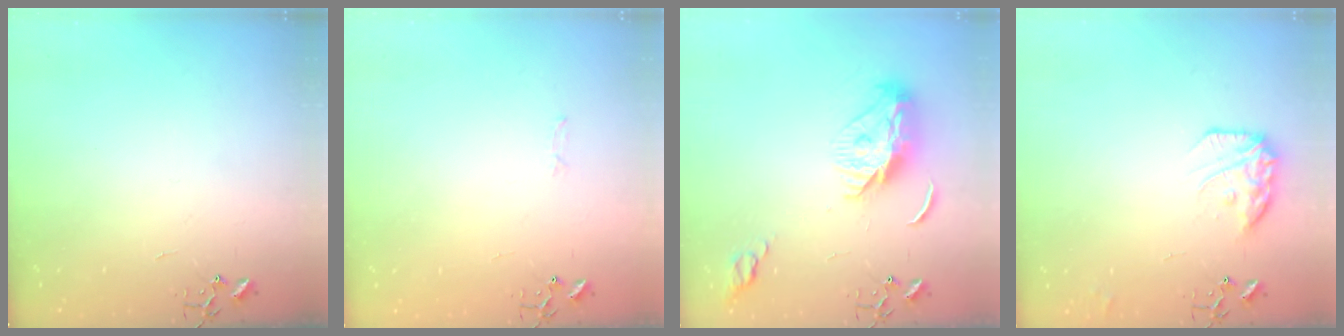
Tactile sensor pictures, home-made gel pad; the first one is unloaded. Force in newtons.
{"total": 2.8, "press": 2.8, "slide": 0.4}
{"total": 10.9, "press": 10.9, "slide": 0.9}
{"total": 14.0, "press": 14.0, "slide": 1.0}